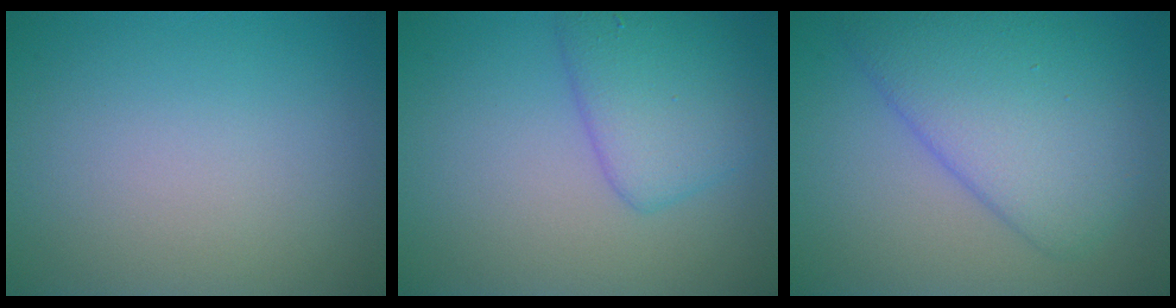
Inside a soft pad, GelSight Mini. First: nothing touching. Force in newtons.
{"total": 4.1, "press": 4.1, "slide": 0.3}
{"total": 6.7, "press": 6.7, "slide": 0.3}